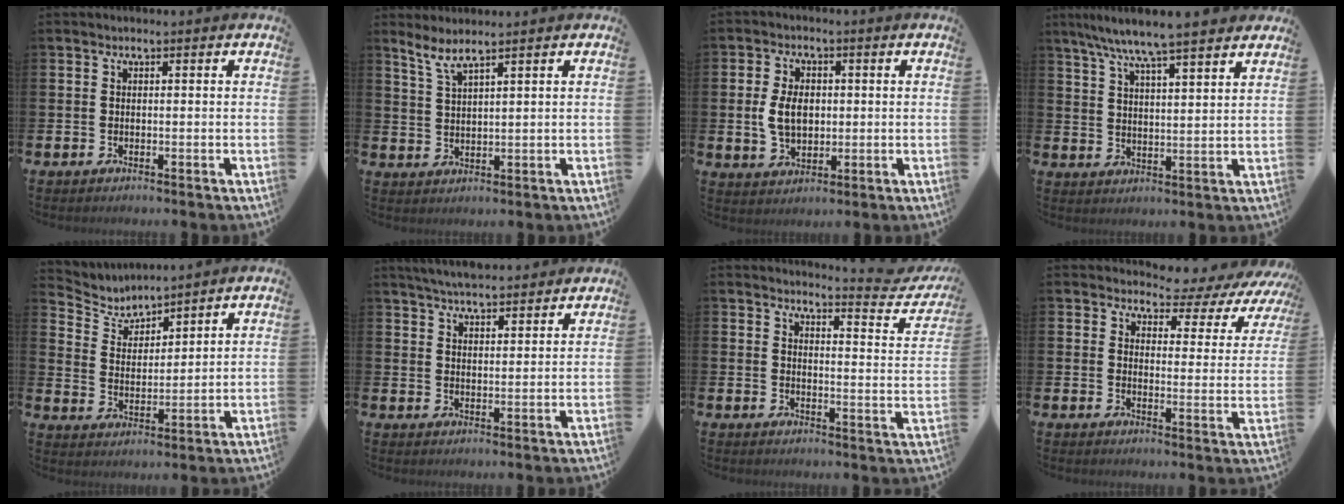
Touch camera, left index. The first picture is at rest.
{"total": 3.3, "force": [2.9, -0.1, 1.6], "torque": [-0.038, -0.009, 0.051]}
{"total": 5.5, "force": [0.6, 3.8, 3.9], "torque": [-0.075, 0.007, 0.003]}
{"total": 7.4, "force": [6.9, -0.2, 2.6], "torque": [-0.075, -0.037, 0.121]}
{"total": 4.6, "force": [4.5, 1.2, 0.2], "torque": [-0.028, -0.032, 0.075]}
{"total": 4.9, "force": [4.9, 0.3, 0.6], "torque": [-0.018, -0.027, 0.087]}
{"total": 4.0, "force": [3.9, 0.1, 0.9], "torque": [-0.001, -0.046, 0.054]}
{"total": 3.8, "force": [3.3, 1.8, 0.6], "torque": [-0.009, -0.043, 0.044]}